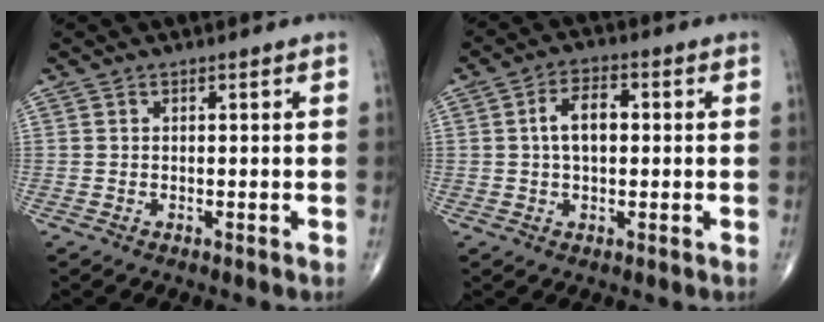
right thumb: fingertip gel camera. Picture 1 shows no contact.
{"total": 6.2, "force": [0.6, 3.5, 5.1], "torque": [-0.089, 0.015, 0.006]}